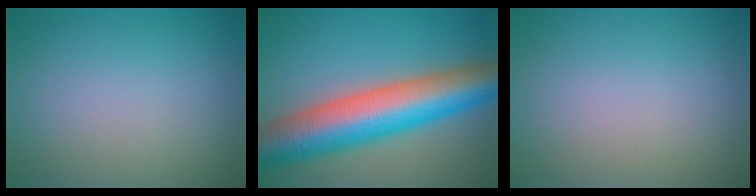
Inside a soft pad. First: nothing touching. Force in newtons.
{"total": 12.3, "press": 12.3, "slide": 0.1}
{"total": 0.0}